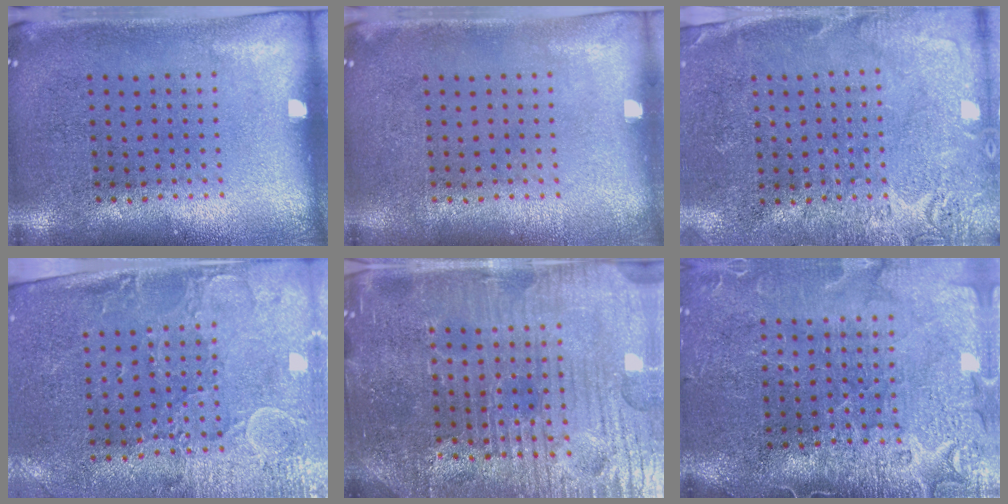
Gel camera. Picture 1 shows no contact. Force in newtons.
{"total": 0.0}
{"total": 2.7, "press": 2.7, "slide": 0.7}
{"total": 2.9, "press": 2.6, "slide": 1.3}
{"total": 5.6, "press": 5.3, "slide": 1.8}
{"total": 4.0, "press": 3.5, "slide": 1.9}